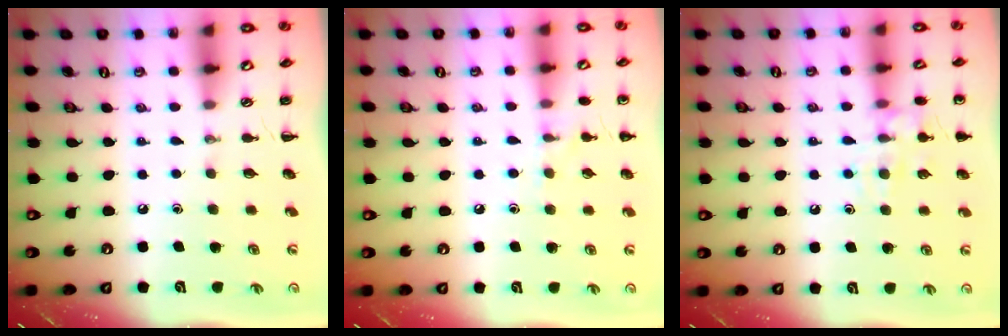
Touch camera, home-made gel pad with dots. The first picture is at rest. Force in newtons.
{"total": 7.7, "press": 7.4, "slide": 2.3}
{"total": 10.8, "press": 10.7, "slide": 1.4}